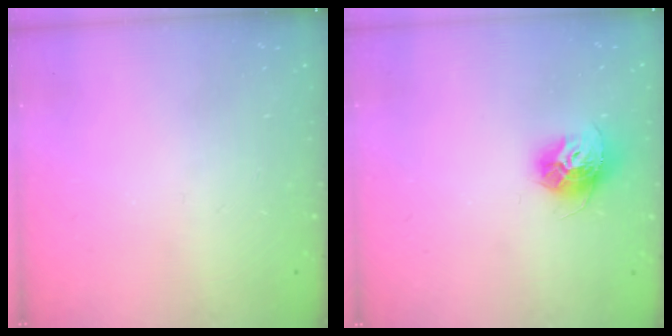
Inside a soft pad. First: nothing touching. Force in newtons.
{"total": 12.0, "press": 11.9, "slide": 1.1}